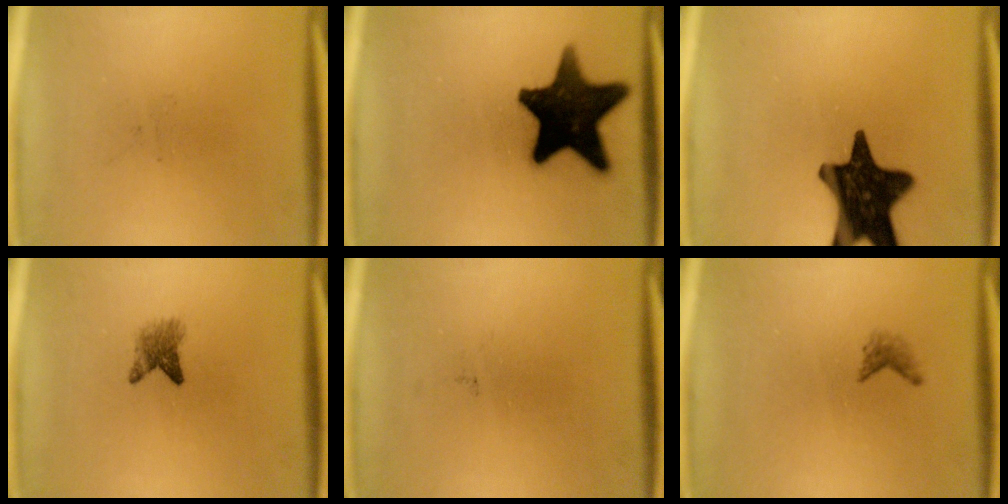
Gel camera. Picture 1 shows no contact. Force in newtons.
{"total": 17.9}
{"total": 16.9}
{"total": 2.7}
{"total": 0.0}
{"total": 1.1}